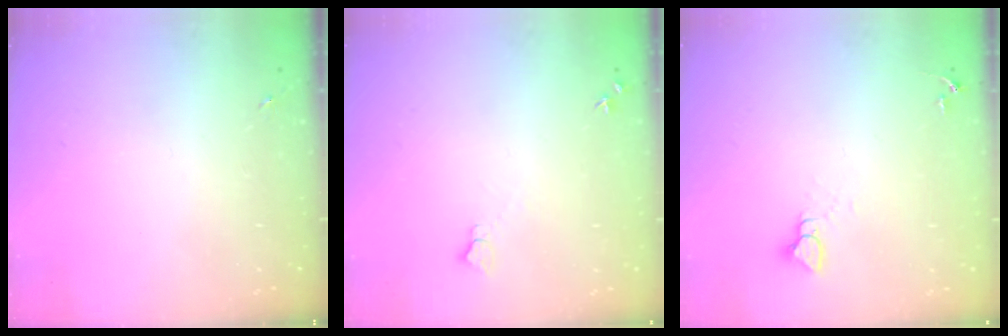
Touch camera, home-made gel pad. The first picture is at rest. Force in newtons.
{"total": 4.6, "press": 4.6, "slide": 0.6}
{"total": 3.9, "press": 3.8, "slide": 0.3}